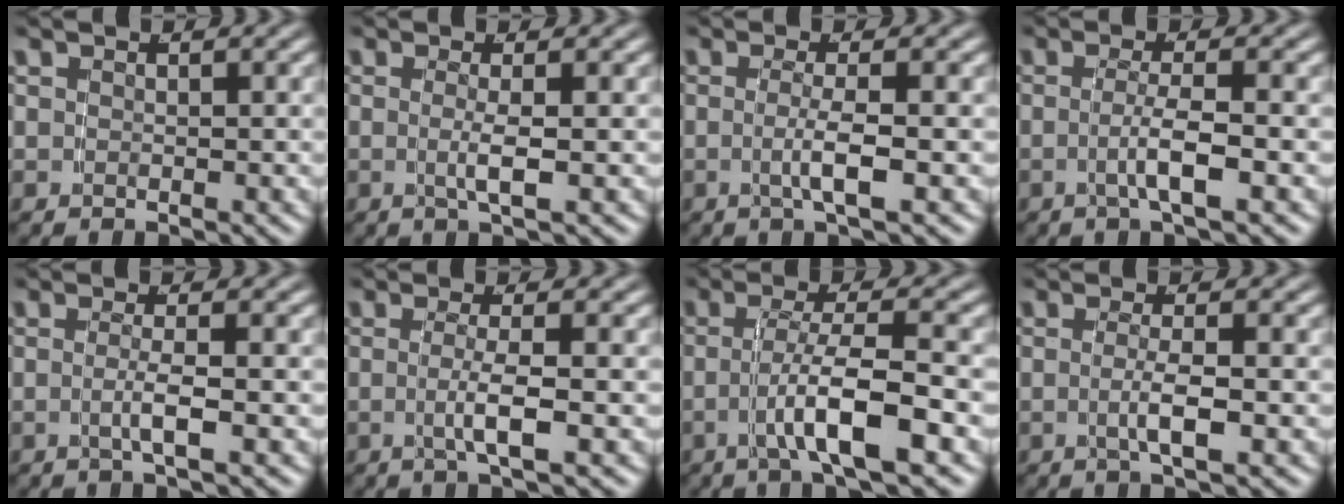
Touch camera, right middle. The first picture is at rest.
{"total": 2.0, "force": [-0.4, -0.6, 1.9], "torque": [-0.039, -0.010, -0.002]}
{"total": 2.5, "force": [-0.6, -0.6, 2.4], "torque": [-0.042, -0.007, -0.008]}
{"total": 2.8, "force": [-1.0, -0.5, 2.6], "torque": [-0.043, -0.004, -0.014]}
{"total": 2.0, "force": [-0.8, -0.7, 1.7], "torque": [-0.033, -0.007, -0.010]}
{"total": 2.6, "force": [-0.6, -0.6, 2.5], "torque": [-0.045, -0.006, -0.008]}
{"total": 5.0, "force": [-1.7, 0.3, 4.7], "torque": [-0.081, -0.002, -0.028]}
{"total": 2.3, "force": [-0.7, -0.5, 2.2], "torque": [-0.039, -0.007, -0.008]}